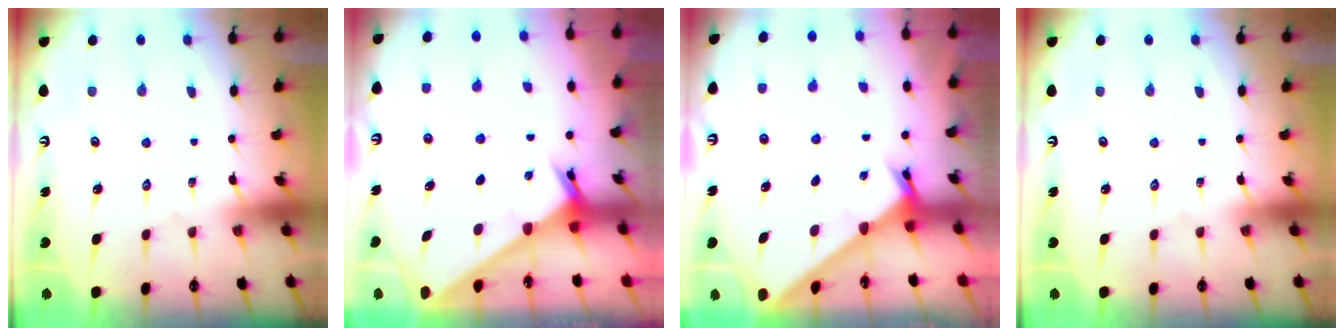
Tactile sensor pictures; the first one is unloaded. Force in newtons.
{"total": 2.4, "press": 2.4, "slide": 0.2}
{"total": 2.0, "press": 2.0, "slide": 0.1}
{"total": 0.0}